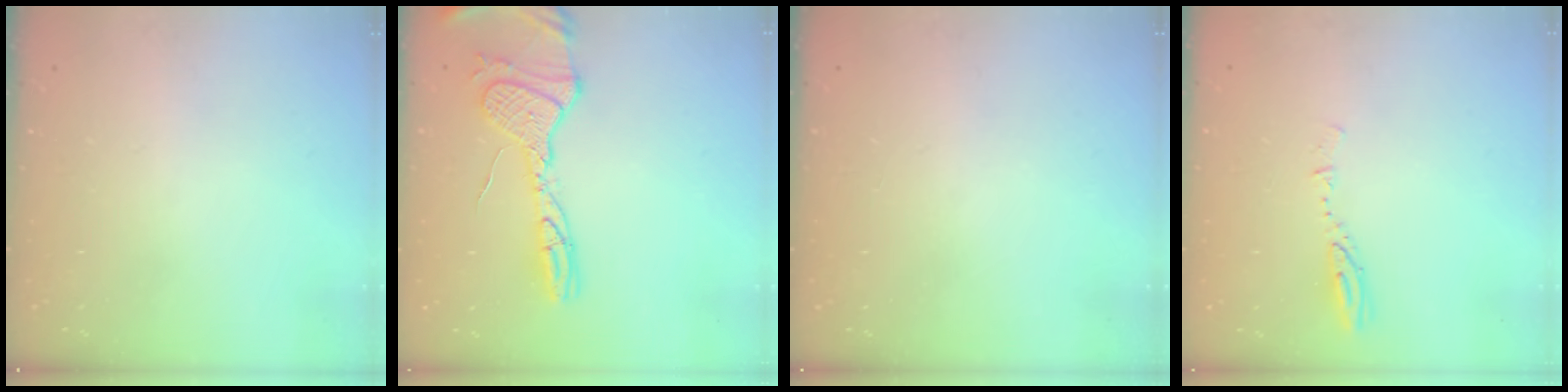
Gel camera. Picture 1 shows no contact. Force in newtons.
{"total": 17.0, "press": 17.0, "slide": 1.6}
{"total": 0.0}
{"total": 4.0, "press": 4.0, "slide": 0.3}